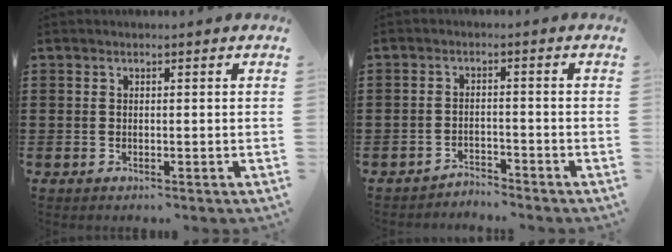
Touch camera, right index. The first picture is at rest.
{"total": 2.4, "force": [-2.4, 0.1, -0.2], "torque": [-0.005, 0.002, -0.053]}